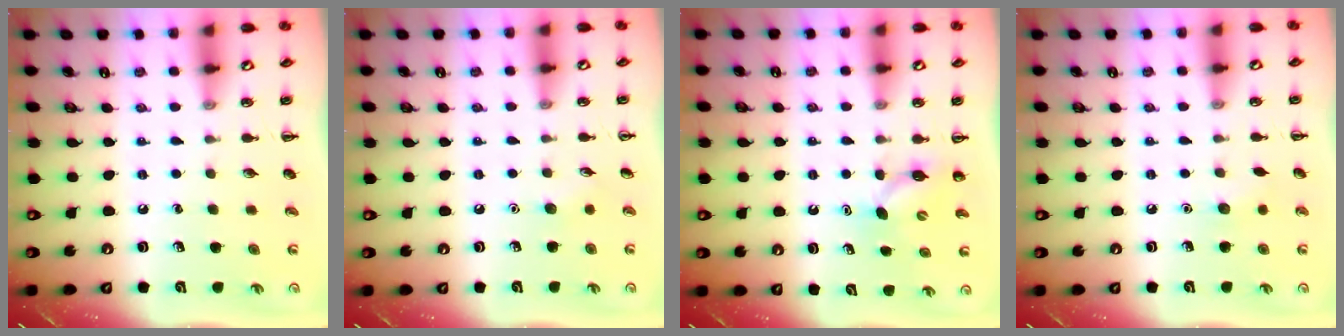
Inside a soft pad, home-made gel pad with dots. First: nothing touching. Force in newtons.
{"total": 4.1, "press": 3.9, "slide": 1.3}
{"total": 4.6, "press": 4.6, "slide": 0.7}
{"total": 4.8, "press": 4.6, "slide": 1.4}